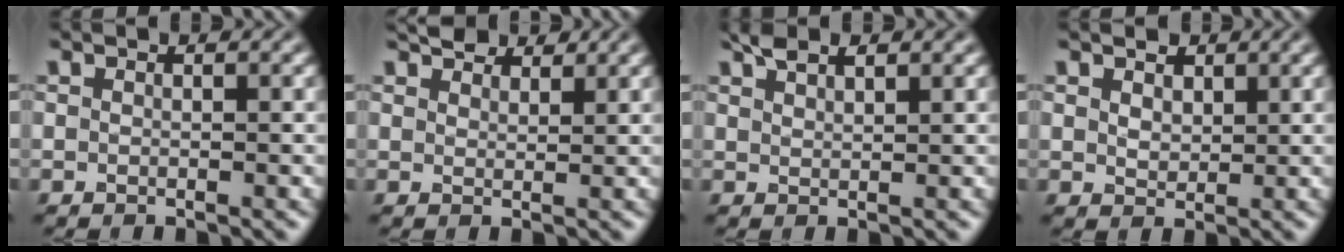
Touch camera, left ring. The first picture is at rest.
{"total": 2.7, "force": [2.4, 0.9, 0.8], "torque": [-0.013, 0.007, 0.039]}
{"total": 2.2, "force": [1.7, 0.5, 1.2], "torque": [-0.016, 0.005, 0.032]}
{"total": 2.0, "force": [1.2, 1.4, 0.9], "torque": [-0.023, 0.001, 0.016]}